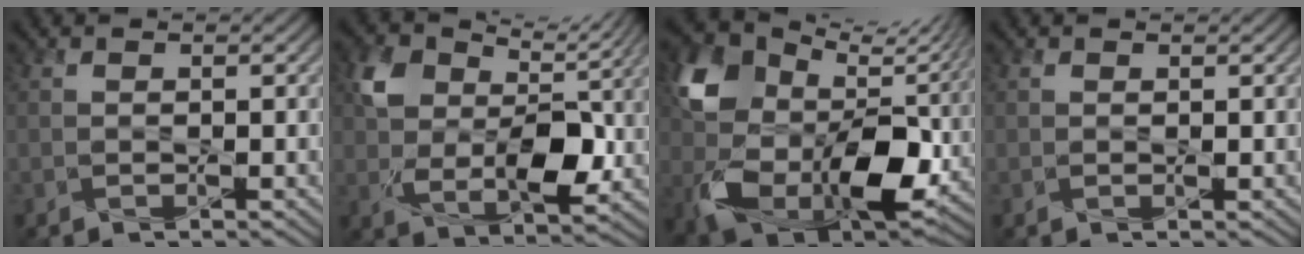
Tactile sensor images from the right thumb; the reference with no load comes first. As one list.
[{"total": 9.2, "force": [2.7, 5.7, 6.6], "torque": [-0.133, -0.018, 0.049]}, {"total": 14.5, "force": [3.0, 10.4, 9.6], "torque": [-0.210, -0.021, 0.066]}, {"total": 0.5, "force": [0.4, 0.3, 0.3], "torque": [-0.007, 0.000, 0.006]}]